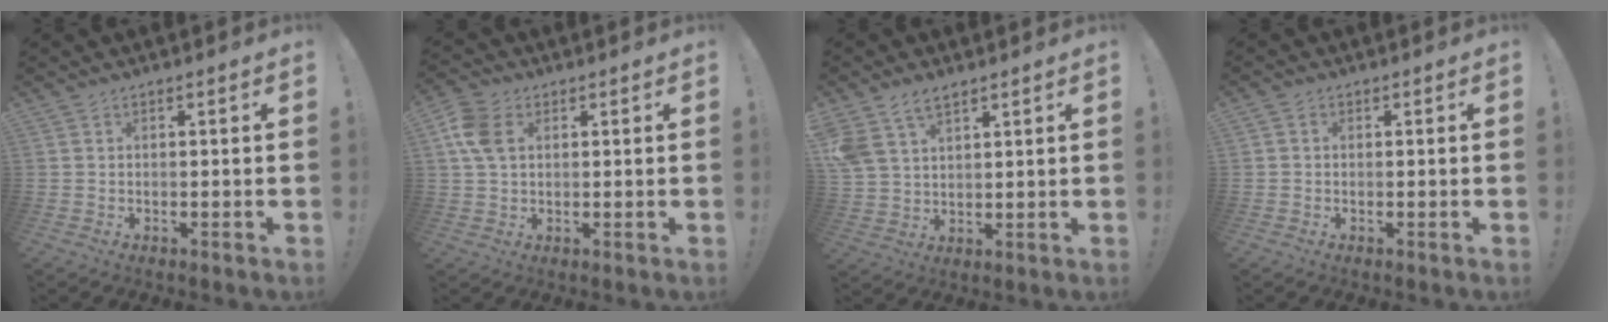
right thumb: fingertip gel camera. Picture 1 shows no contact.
{"total": 8.6, "force": [2.3, 5.9, 5.8], "torque": [-0.130, 0.011, 0.048]}
{"total": 8.2, "force": [5.6, 4.7, 3.7], "torque": [-0.077, -0.014, 0.113]}
{"total": 0.9, "force": [-0.2, 0.8, 0.4], "torque": [-0.004, 0.001, -0.004]}